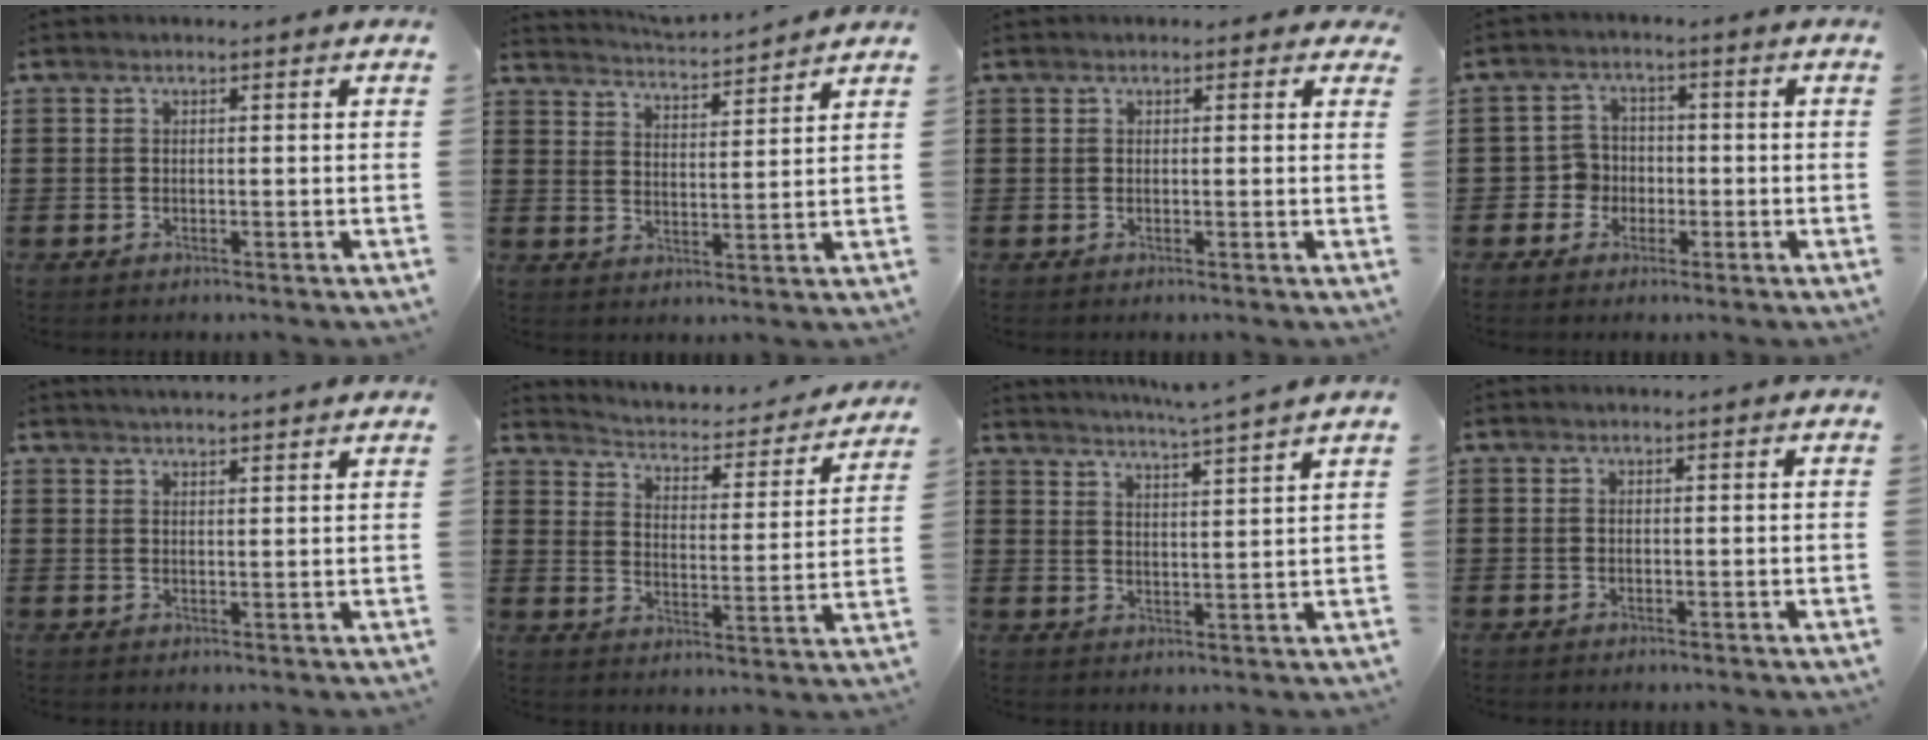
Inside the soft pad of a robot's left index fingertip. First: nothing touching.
{"total": 3.3, "force": [3.3, -0.5, 0.0], "torque": [-0.019, -0.029, 0.052]}
{"total": 0.7, "force": [0.3, 0.5, 0.3], "torque": [-0.007, 0.007, 0.005]}
{"total": 4.0, "force": [-1.4, 3.6, 0.9], "torque": [-0.039, 0.004, -0.033]}
{"total": 2.2, "force": [2.2, -0.3, 0.1], "torque": [-0.008, -0.004, 0.041]}
{"total": 2.0, "force": [1.8, 0.5, 0.5], "torque": [-0.028, -0.025, 0.019]}
{"total": 4.1, "force": [3.8, -1.3, 1.0], "torque": [-0.034, -0.028, 0.061]}
{"total": 0.0}